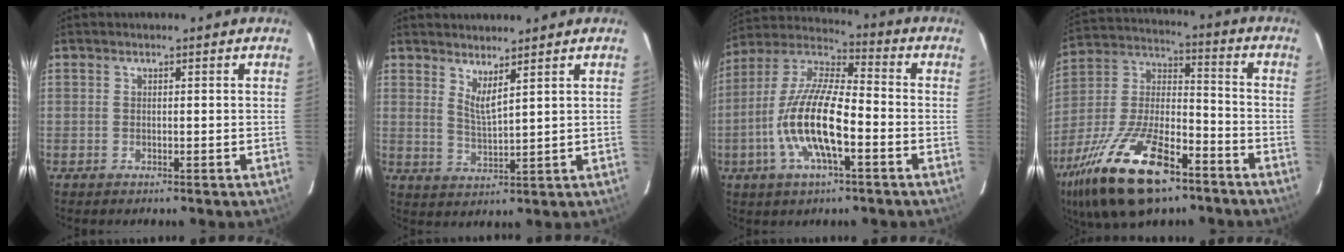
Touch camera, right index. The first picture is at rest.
{"total": 3.8, "force": [3.0, 0.0, 2.4], "torque": [-0.046, -0.012, 0.050]}
{"total": 15.7, "force": [-5.1, 4.7, 14.1], "torque": [-0.284, -0.006, -0.103]}
{"total": 24.0, "force": [-14.6, 9.9, 16.3], "torque": [-0.335, -0.015, -0.255]}